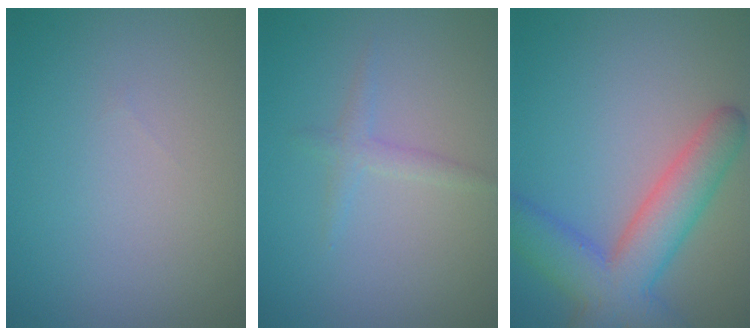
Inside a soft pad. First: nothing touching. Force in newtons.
{"total": 1.3, "press": 1.3, "slide": 0.1}
{"total": 7.2, "press": 7.2, "slide": 0.4}